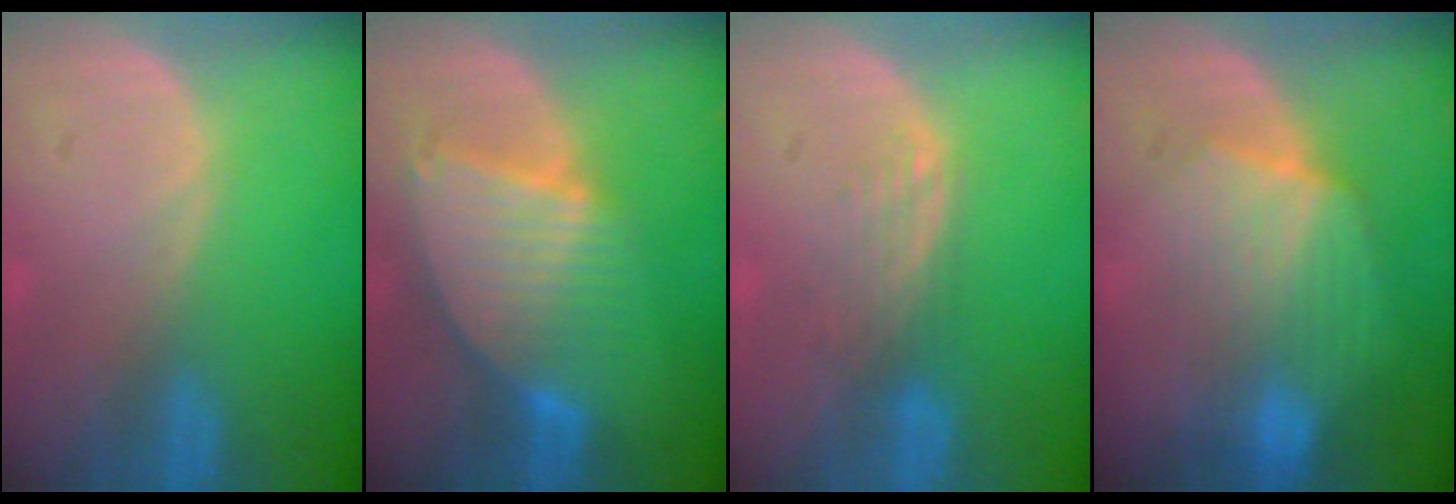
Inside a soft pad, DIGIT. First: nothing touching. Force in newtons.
{"total": 8.6, "press": 7.5, "slide": 4.1}
{"total": 3.5, "press": 2.8, "slide": 2.0}
{"total": 7.4, "press": 7.4, "slide": 0.3}